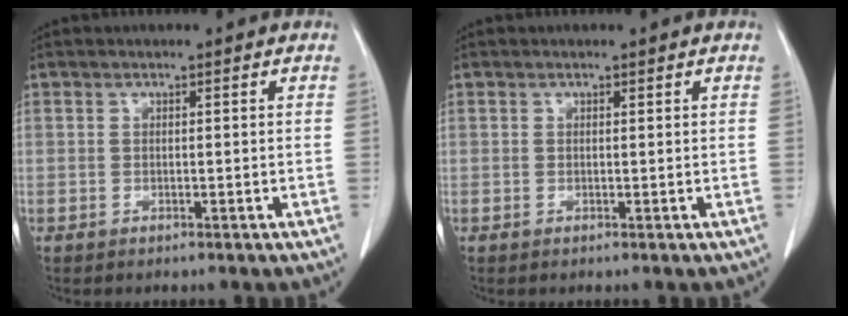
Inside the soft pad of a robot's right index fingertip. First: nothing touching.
{"total": 0.0}